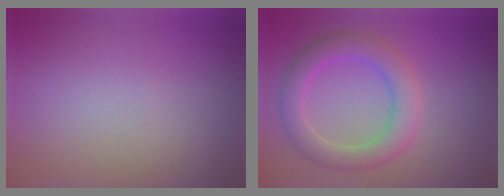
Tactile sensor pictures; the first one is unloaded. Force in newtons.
{"total": 4.4, "press": 4.4, "slide": 0.2}